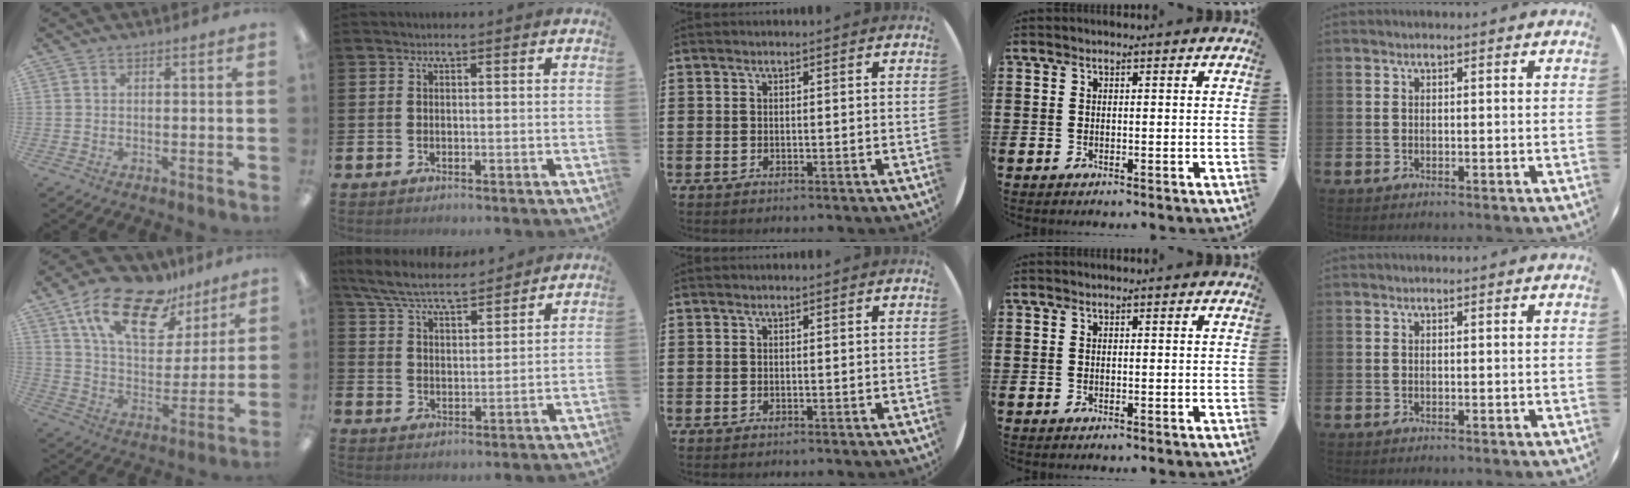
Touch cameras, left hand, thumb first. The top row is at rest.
{"thumb": {"total": 19.6, "force": [12.7, 9.5, 11.6], "torque": [-0.203, -0.068, 0.222]}, "index": {"total": 7.2, "force": [6.8, 1.1, 2.2], "torque": [-0.068, -0.036, 0.121]}}